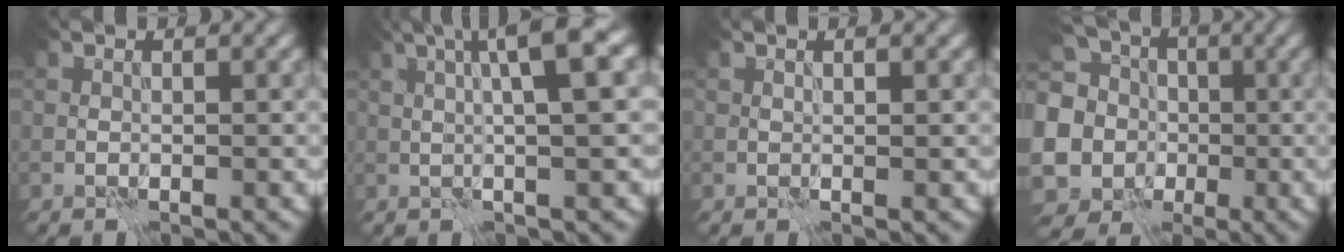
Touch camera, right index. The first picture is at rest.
{"total": 7.1, "force": [2.3, 1.3, 6.6], "torque": [-0.080, 0.022, 0.037]}
{"total": 1.2, "force": [0.6, 0.4, 1.0], "torque": [-0.014, 0.001, 0.005]}
{"total": 11.2, "force": [-1.5, 10.1, 4.6], "torque": [-0.131, 0.001, -0.041]}